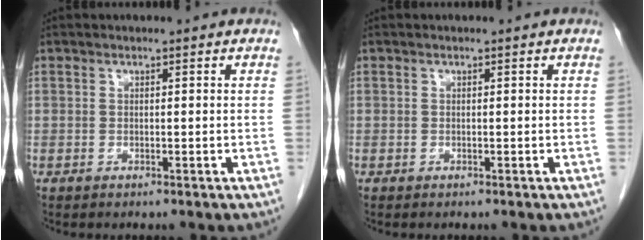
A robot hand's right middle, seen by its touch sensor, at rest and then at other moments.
{"total": 0.0}